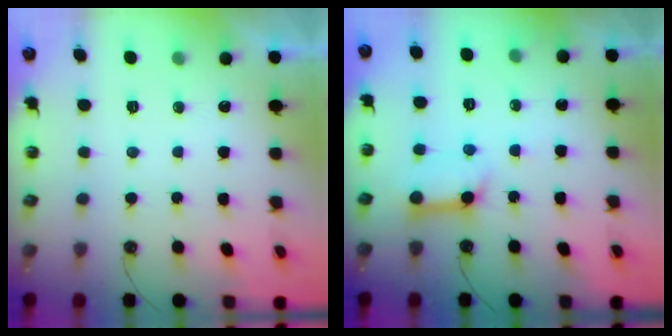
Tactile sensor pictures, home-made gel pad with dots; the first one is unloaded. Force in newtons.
{"total": 10.3, "press": 10.2, "slide": 1.1}